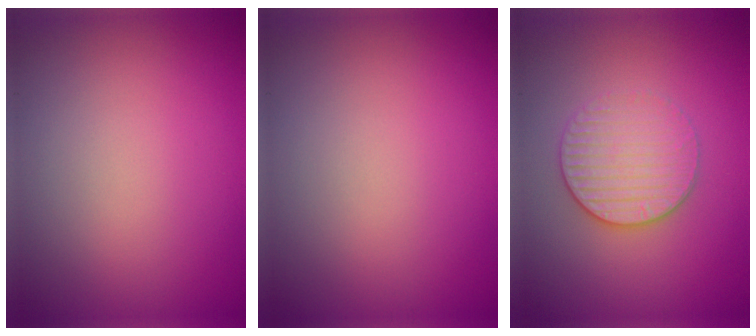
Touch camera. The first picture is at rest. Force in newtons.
{"total": 0.0}
{"total": 3.2, "press": 2.9, "slide": 1.3}